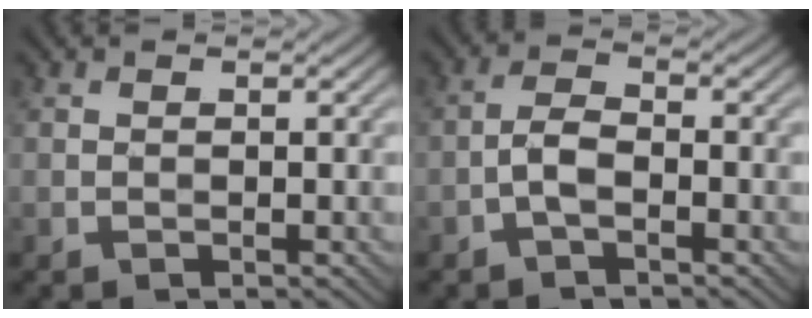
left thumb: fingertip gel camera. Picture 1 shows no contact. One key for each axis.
{"total": 2.8, "fx": -1.4, "fy": 1.0, "fz": 2.2, "tx": -0.048, "ty": 0.006, "tz": -0.036}